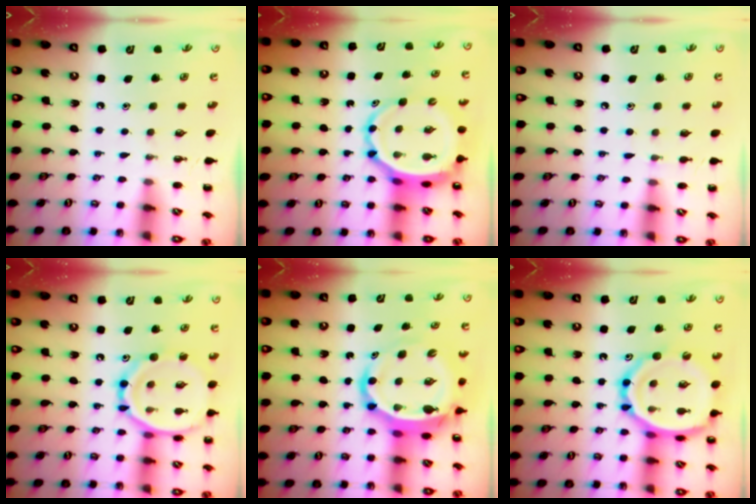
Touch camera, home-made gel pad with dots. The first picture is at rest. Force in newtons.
{"total": 8.0, "press": 7.6, "slide": 2.7}
{"total": 3.6, "press": 3.4, "slide": 1.3}
{"total": 16.6, "press": 16.5, "slide": 1.5}
{"total": 10.4, "press": 9.9, "slide": 3.2}
{"total": 19.1, "press": 18.9, "slide": 2.8}